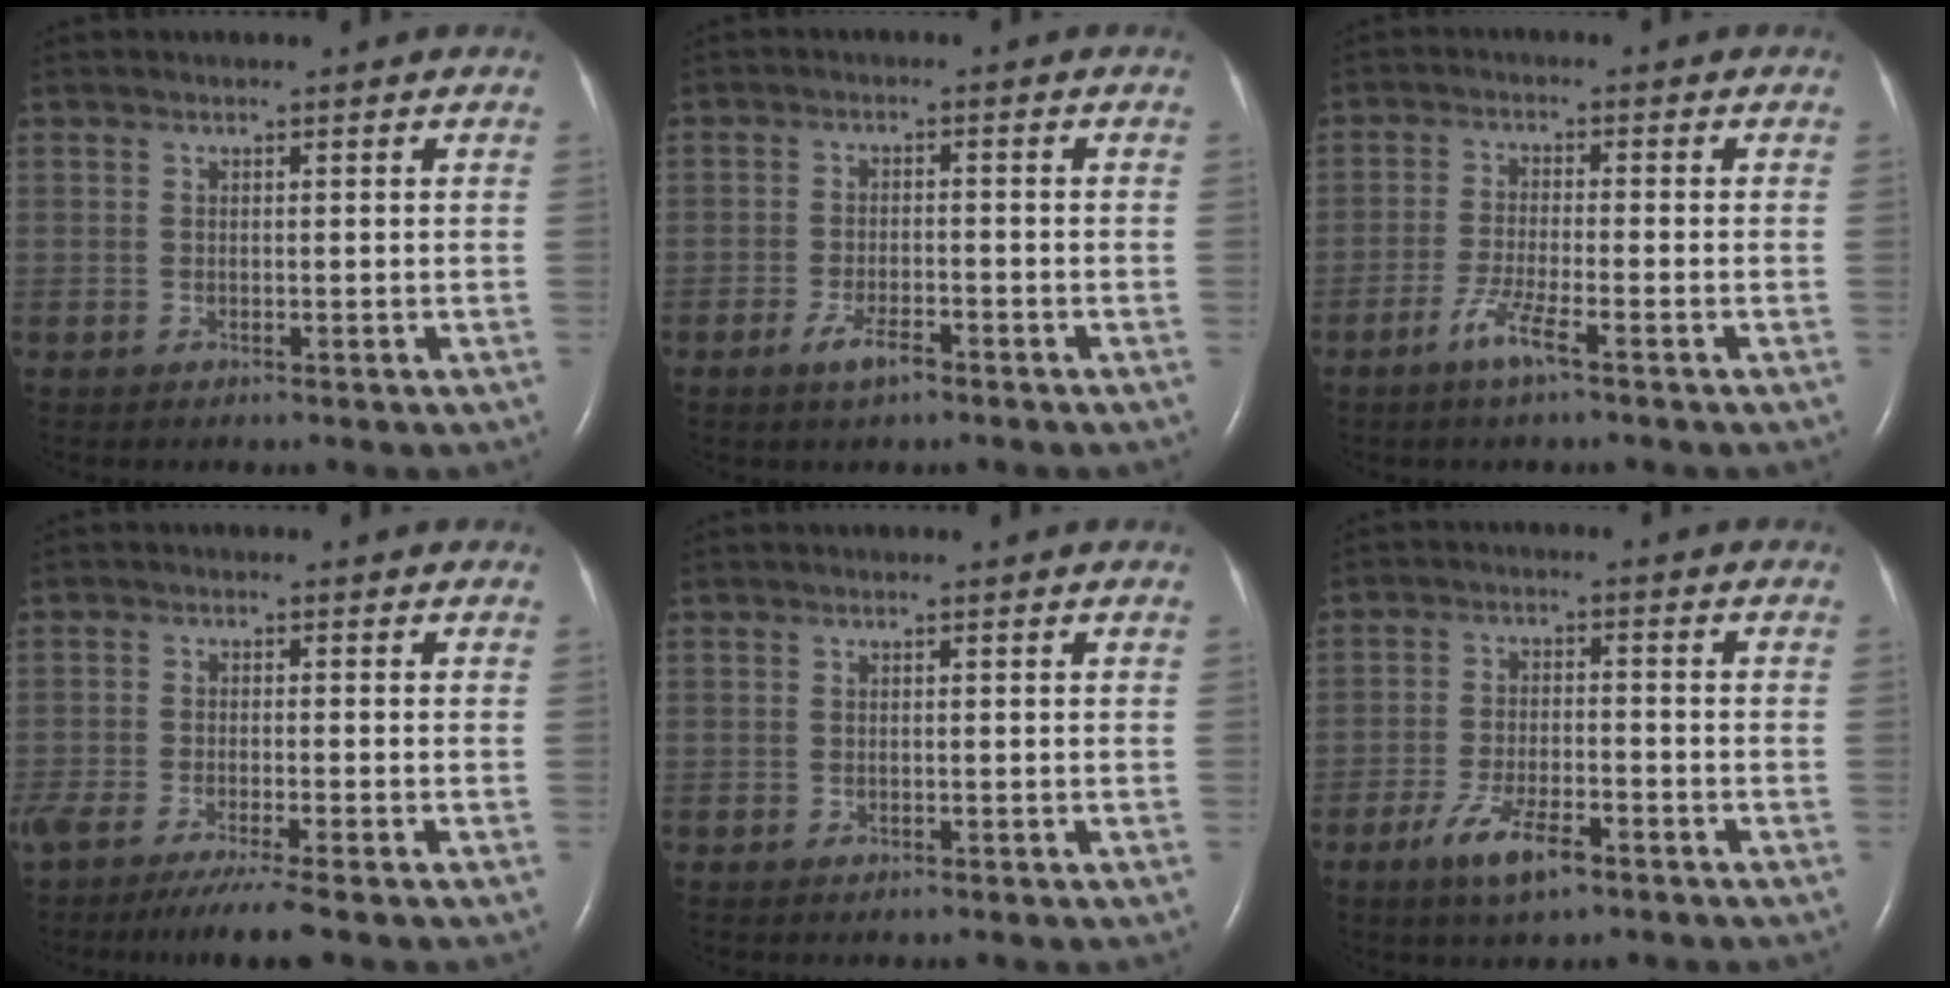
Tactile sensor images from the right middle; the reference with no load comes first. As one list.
[{"total": 3.6, "force": [-2.4, 0.9, 2.5], "torque": [-0.056, -0.002, -0.044]}, {"total": 4.5, "force": [-2.8, 0.0, 3.6], "torque": [-0.073, -0.007, -0.058]}, {"total": 8.5, "force": [-6.7, 0.0, 5.2], "torque": [-0.083, -0.023, -0.110]}, {"total": 0.0}, {"total": 6.9, "force": [-4.2, 1.9, 5.1], "torque": [-0.105, -0.008, -0.074]}]